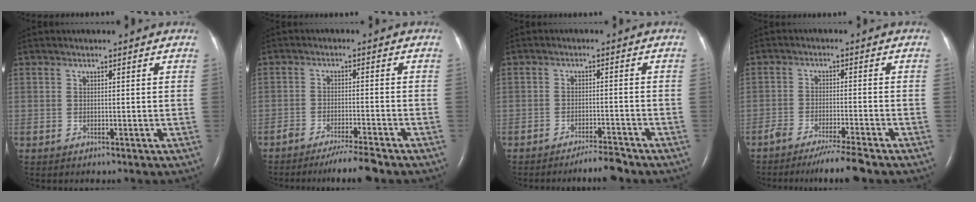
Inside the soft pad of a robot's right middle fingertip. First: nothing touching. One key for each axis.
{"total": 5.4, "fx": -4.6, "fy": -0.2, "fz": 2.8, "tx": -0.042, "ty": -0.013, "tz": -0.076}
{"total": 3.5, "fx": -3.3, "fy": 0.0, "fz": 1.4, "tx": -0.023, "ty": -0.010, "tz": -0.055}
{"total": 6.0, "fx": -5.0, "fy": -0.5, "fz": 3.3, "tx": -0.050, "ty": -0.016, "tz": -0.083}